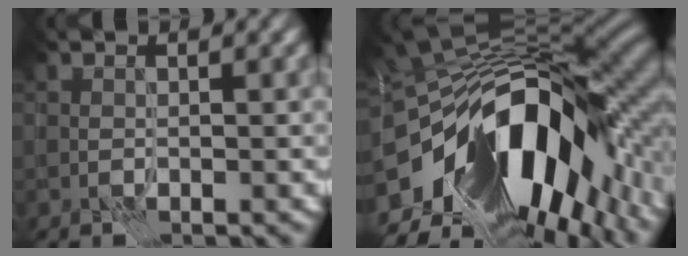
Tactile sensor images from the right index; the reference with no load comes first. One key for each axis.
{"total": 18.9, "fx": -5.5, "fy": 10.2, "fz": 14.9, "tx": -0.274, "ty": -0.032, "tz": -0.081}